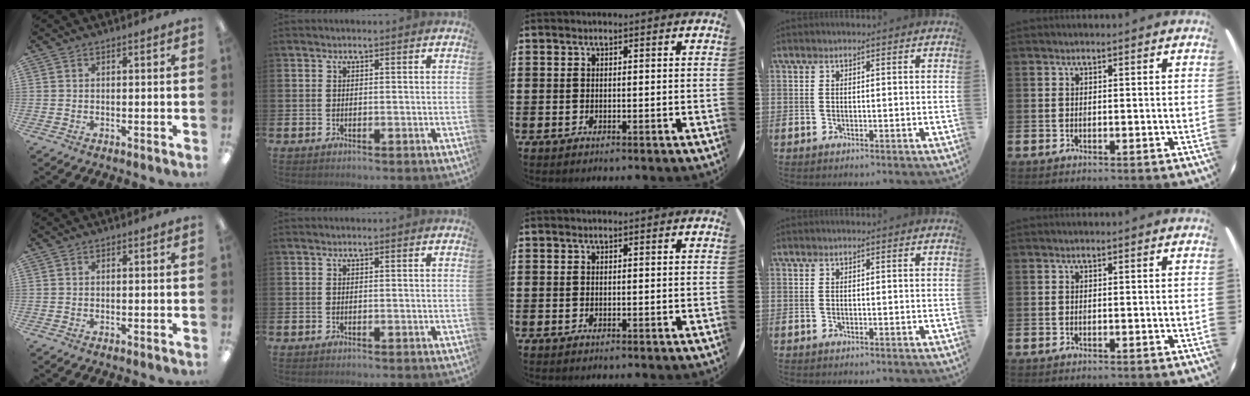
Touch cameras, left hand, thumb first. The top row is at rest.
{}